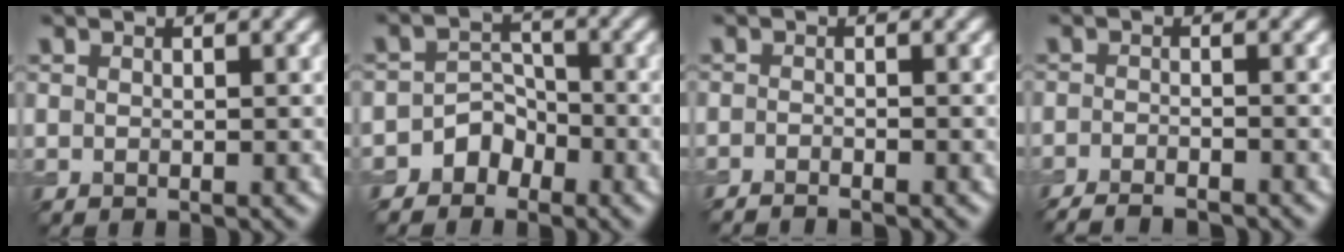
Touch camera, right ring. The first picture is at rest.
{"total": 3.0, "force": [-2.0, 2.1, 0.6], "torque": [0.015, 0.014, -0.043]}
{"total": 1.7, "force": [-1.5, 0.2, 0.7], "torque": [-0.012, -0.004, -0.032]}
{"total": 3.6, "force": [-3.2, 0.6, 1.7], "torque": [-0.030, -0.007, -0.058]}